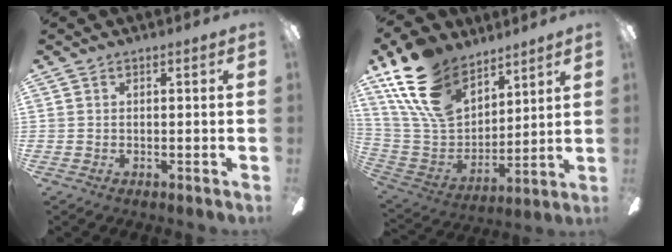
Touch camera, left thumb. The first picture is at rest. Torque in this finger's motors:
{"motor_torque": [0.87, 0.87, 1.43, -1.34, 0.21]}